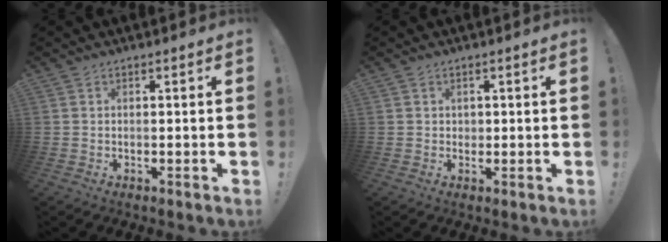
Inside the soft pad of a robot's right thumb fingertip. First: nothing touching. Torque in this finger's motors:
{"motor_torque": [-0.10, -0.06, 0.08, -0.05, 0.00]}